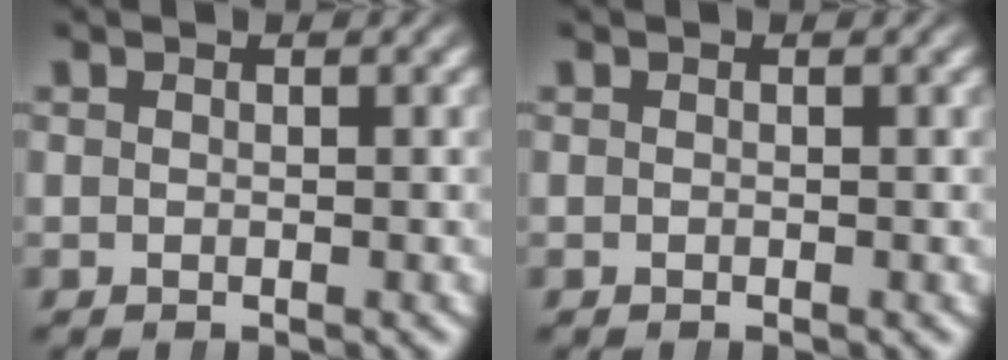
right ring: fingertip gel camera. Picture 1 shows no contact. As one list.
[{"total": 0.0}]